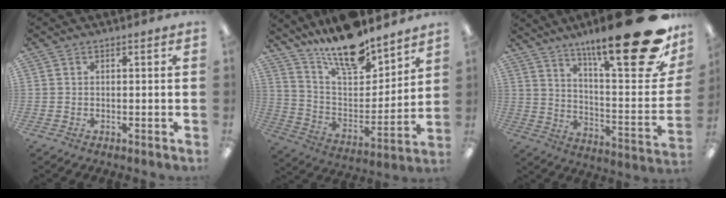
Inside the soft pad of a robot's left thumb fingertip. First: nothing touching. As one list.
[{"total": 17.1, "force": [15.1, 4.7, 6.6], "torque": [-0.133, -0.107, 0.267]}, {"total": 28.8, "force": [16.9, 6.9, 22.3], "torque": [-0.314, -0.116, 0.275]}]